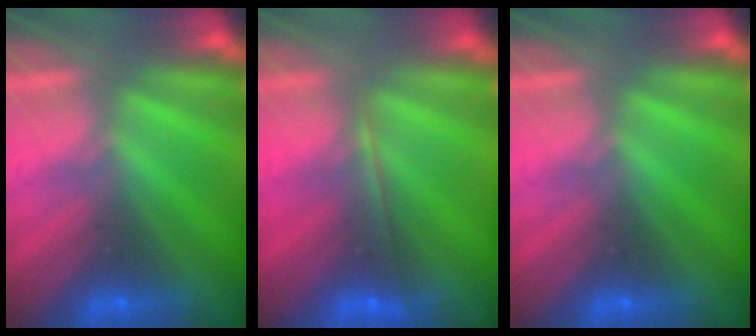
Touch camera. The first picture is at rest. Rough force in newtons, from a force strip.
{"total": 1.8}
{"total": 0.0}